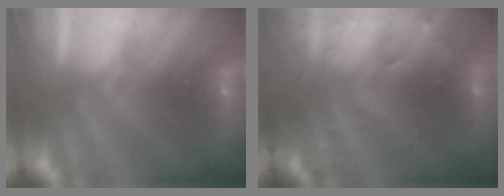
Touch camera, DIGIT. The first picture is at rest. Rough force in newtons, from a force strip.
{"total": 6.7}